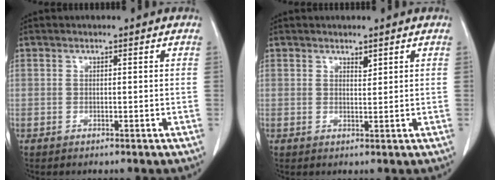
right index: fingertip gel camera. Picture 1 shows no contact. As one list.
[{"total": 1.1, "force": [0.8, 0.3, 0.6], "torque": [-0.010, -0.006, 0.014]}]